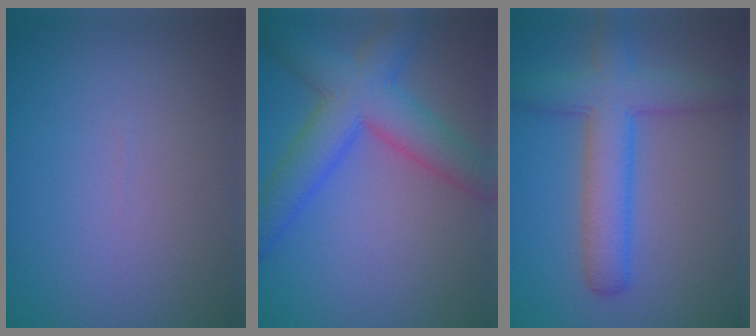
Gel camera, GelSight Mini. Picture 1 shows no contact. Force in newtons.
{"total": 7.4, "press": 7.4, "slide": 0.2}
{"total": 5.9, "press": 5.9, "slide": 0.3}